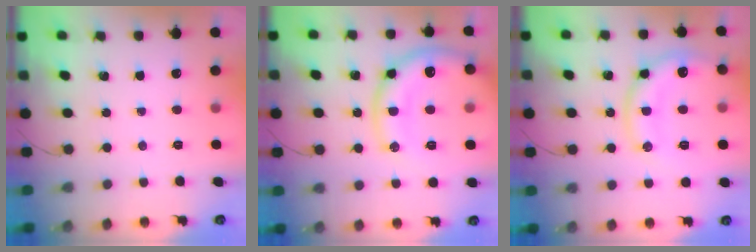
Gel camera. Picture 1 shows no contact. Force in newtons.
{"total": 19.3, "press": 19.2, "slide": 1.9}
{"total": 15.6, "press": 15.6, "slide": 1.5}